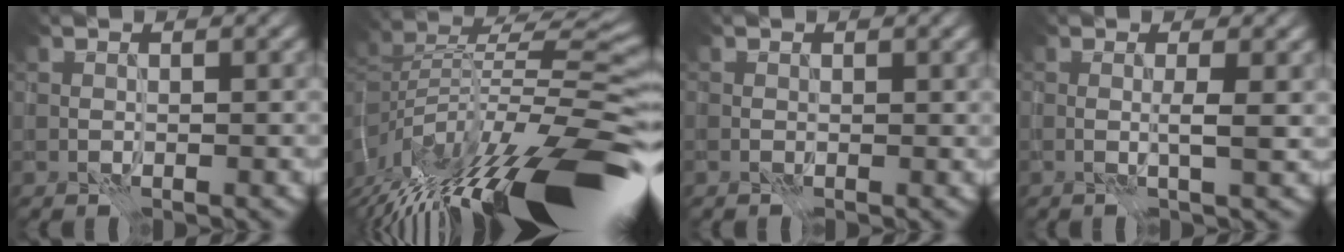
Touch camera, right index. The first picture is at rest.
{"total": 15.1, "force": [-8.2, 4.3, 11.9], "torque": [-0.212, 0.009, -0.137]}
{"total": 0.0}
{"total": 1.5, "force": [0.1, 0.0, 1.4], "torque": [-0.027, 0.002, 0.002]}